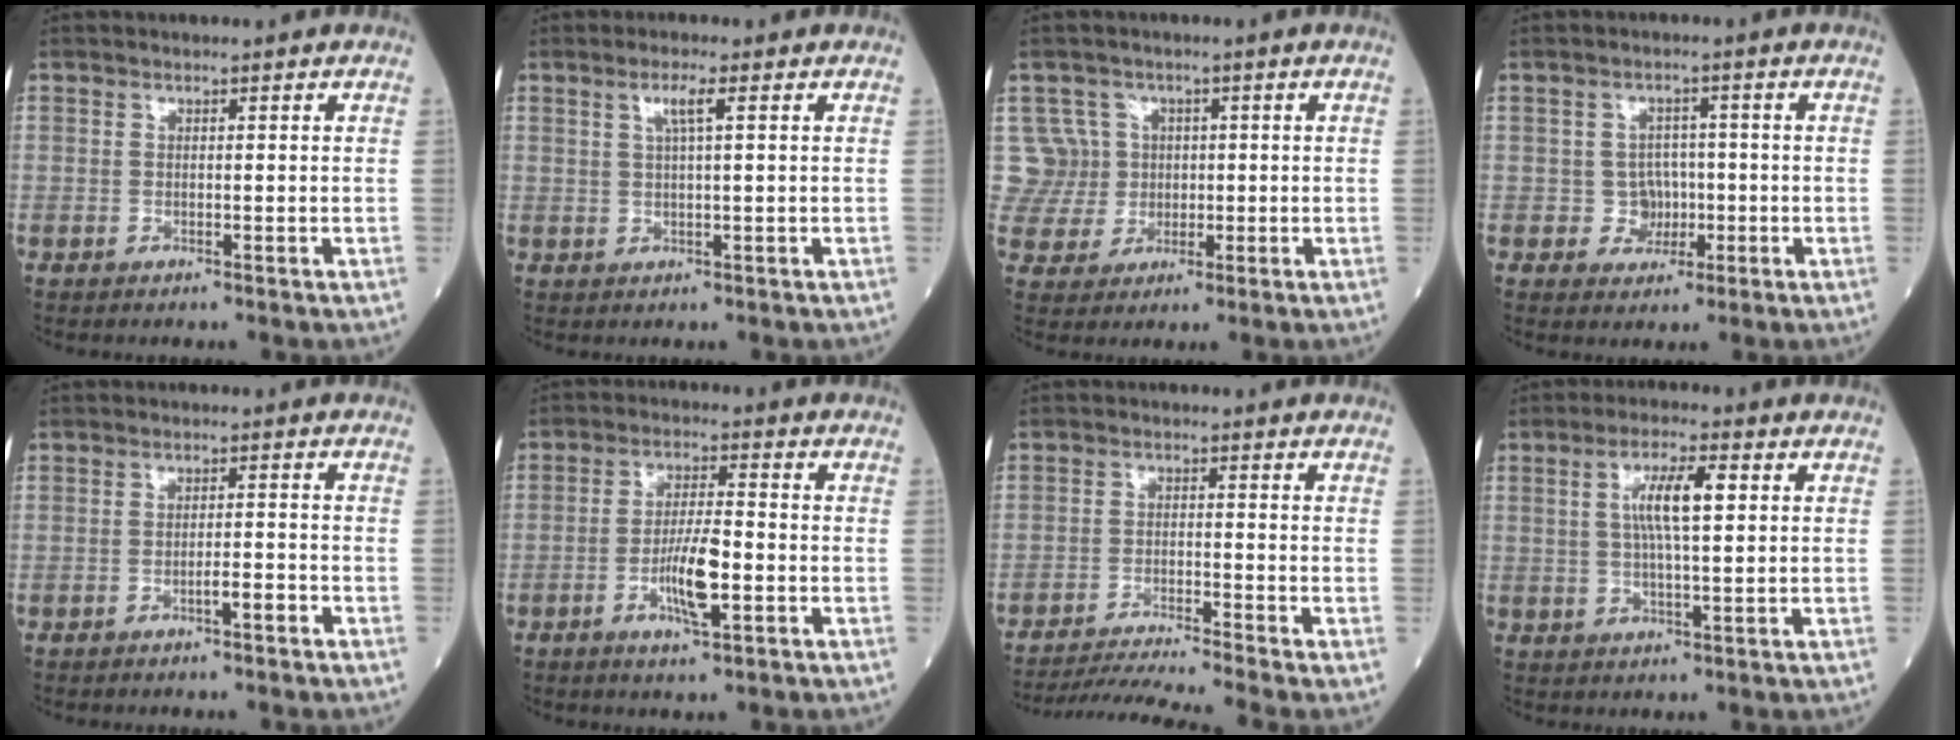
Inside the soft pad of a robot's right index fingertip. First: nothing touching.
{"total": 2.8, "force": [1.1, -0.1, 2.5], "torque": [-0.051, 0.005, 0.021]}
{"total": 7.1, "force": [1.4, 6.9, -0.5], "torque": [0.021, 0.026, 0.033]}
{"total": 3.4, "force": [-0.6, 3.3, 0.8], "torque": [-0.001, 0.009, -0.005]}
{"total": 2.1, "force": [-1.2, 0.2, 1.7], "torque": [-0.023, 0.002, -0.022]}
{"total": 7.0, "force": [-2.3, 1.0, 6.6], "torque": [-0.127, -0.001, -0.041]}
{"total": 9.1, "force": [-8.1, -2.6, 3.3], "torque": [-0.039, -0.023, -0.137]}
{"total": 6.8, "force": [1.6, 1.0, 6.6], "torque": [-0.125, 0.010, 0.030]}